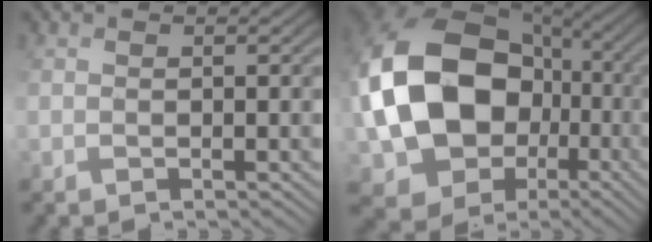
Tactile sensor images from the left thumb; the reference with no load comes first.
{"total": 18.7, "force": [-0.3, 14.8, 11.5], "torque": [-0.252, -0.020, -0.001]}